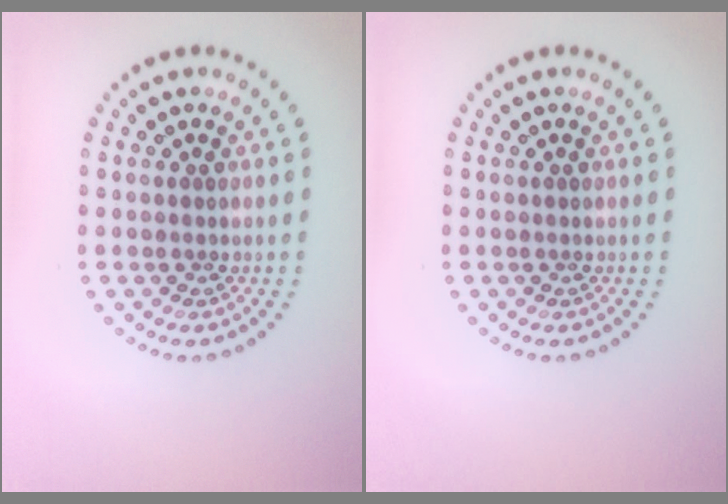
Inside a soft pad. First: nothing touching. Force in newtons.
{"total": 0.0}